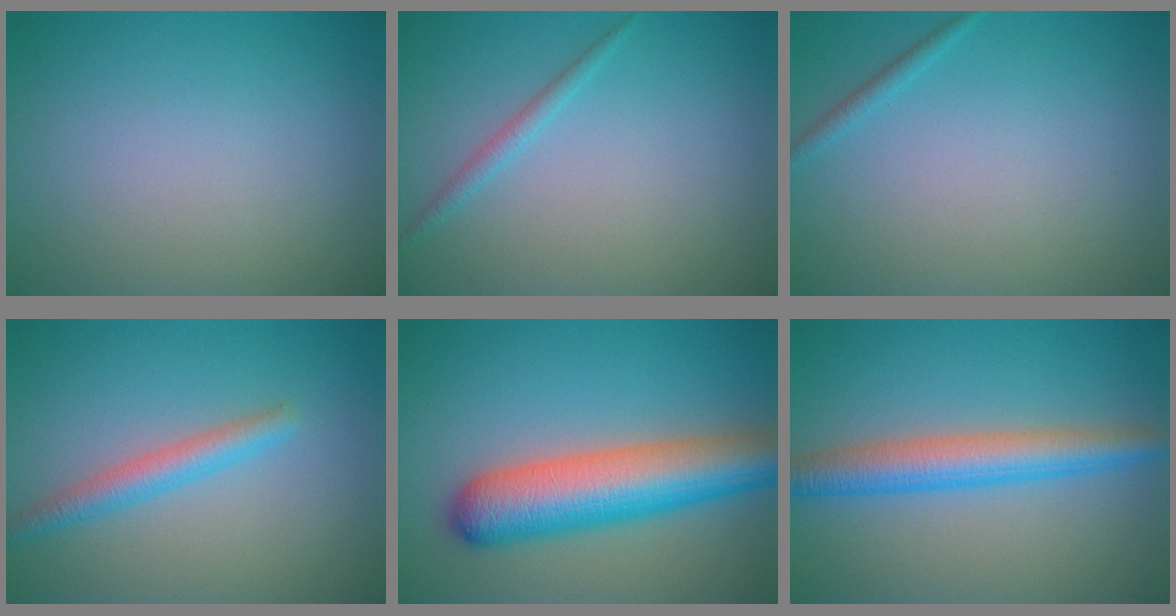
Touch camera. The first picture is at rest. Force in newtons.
{"total": 1.3, "press": 1.3, "slide": 0.0}
{"total": 0.9, "press": 0.9, "slide": 0.1}
{"total": 2.5, "press": 2.5, "slide": 0.2}
{"total": 8.9, "press": 8.9, "slide": 0.4}
{"total": 4.9, "press": 4.9, "slide": 0.1}